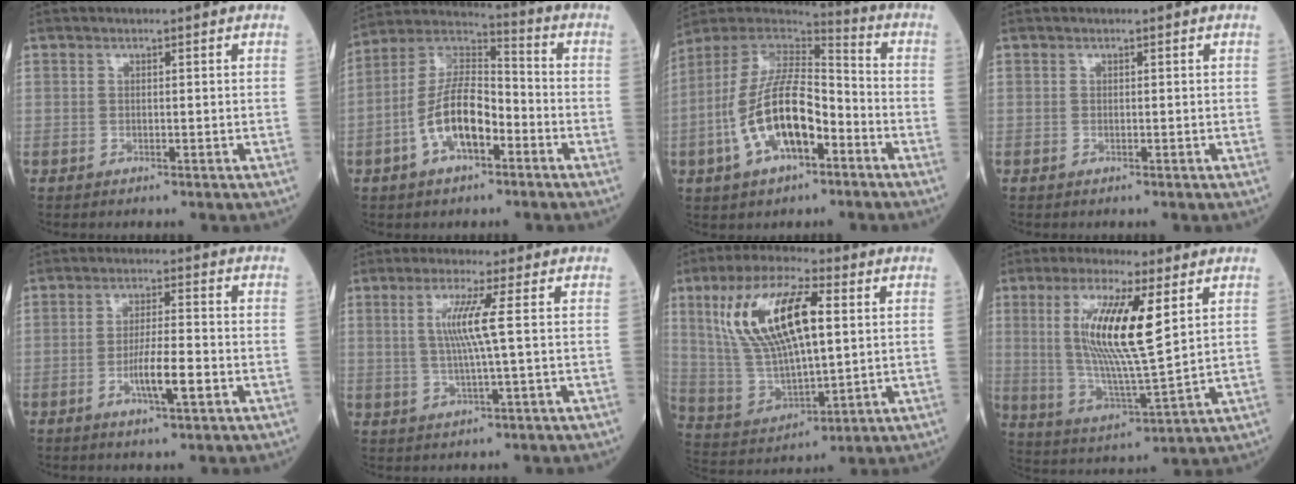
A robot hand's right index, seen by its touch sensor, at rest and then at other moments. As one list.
[{"total": 11.9, "force": [-4.2, 4.9, 10.0], "torque": [-0.207, 0.020, -0.080]}, {"total": 15.3, "force": [-5.2, 6.0, 13.1], "torque": [-0.266, 0.015, -0.090]}, {"total": 0.0}, {"total": 6.0, "force": [-2.1, 0.5, 5.6], "torque": [-0.102, -0.003, -0.034]}, {"total": 5.7, "force": [1.1, -1.0, 5.5], "torque": [-0.114, -0.002, 0.026]}, {"total": 17.0, "force": [5.0, 5.3, 15.4], "torque": [-0.318, 0.016, 0.100]}, {"total": 13.9, "force": [4.2, 1.4, 13.2], "torque": [-0.270, -0.007, 0.080]}]